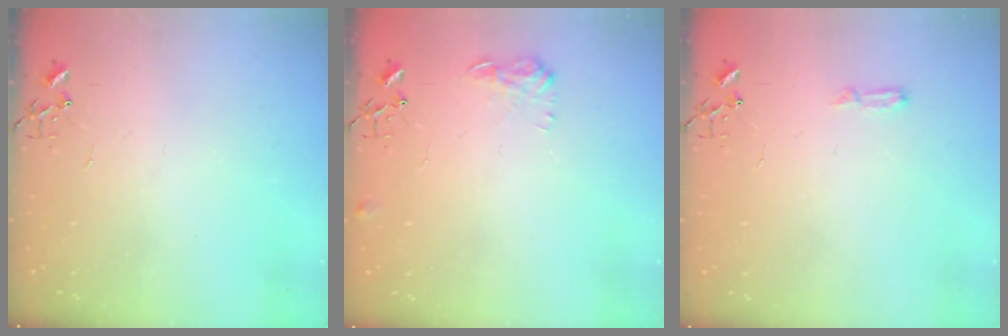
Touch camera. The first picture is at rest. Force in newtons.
{"total": 7.6, "press": 7.6, "slide": 0.3}
{"total": 4.8, "press": 4.8, "slide": 0.5}